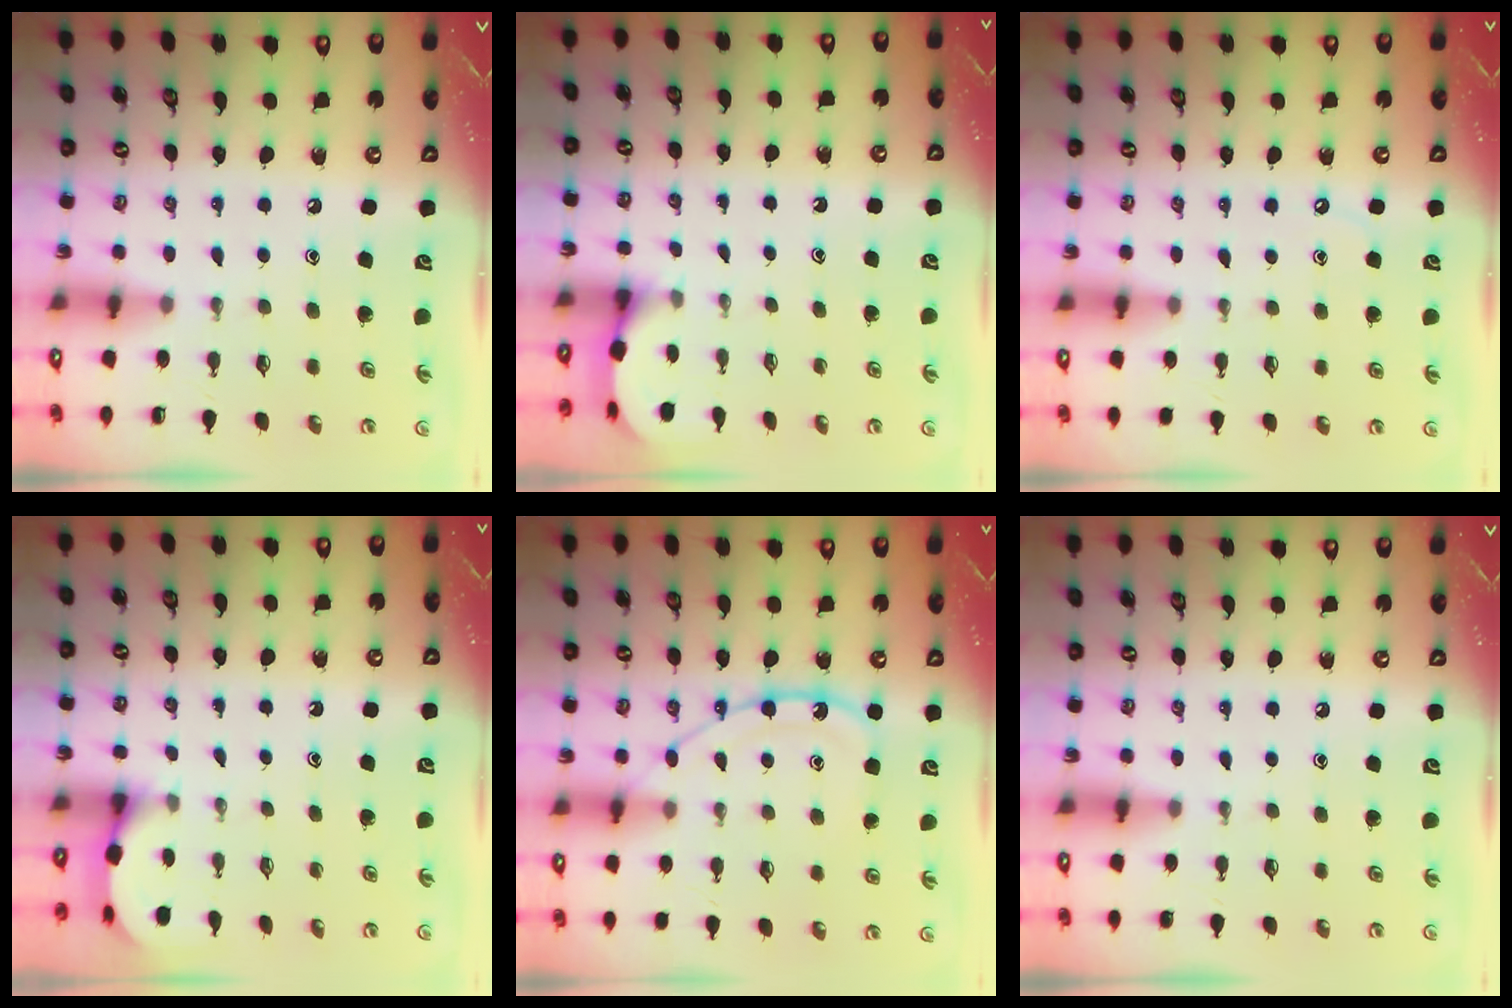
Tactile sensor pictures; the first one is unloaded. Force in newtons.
{"total": 2.6, "press": 2.6, "slide": 0.2}
{"total": 3.2, "press": 3.2, "slide": 0.5}
{"total": 2.6, "press": 2.6, "slide": 0.2}
{"total": 13.2, "press": 13.1, "slide": 1.2}
{"total": 0.0}